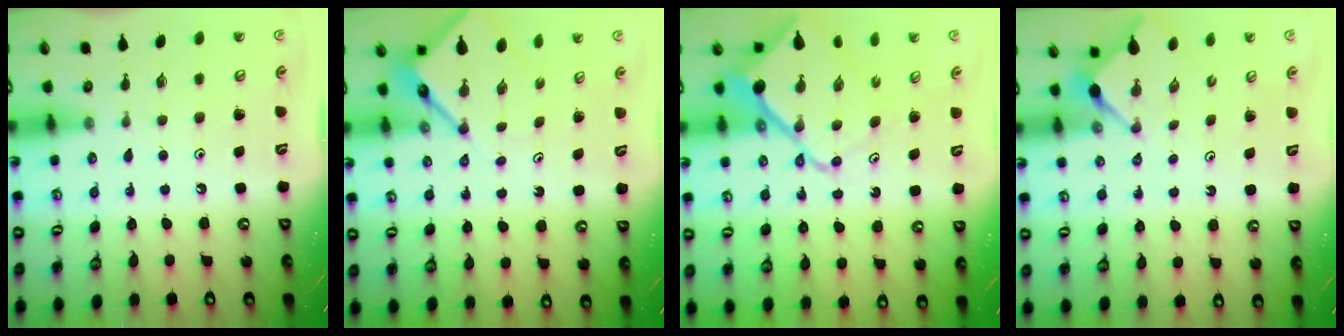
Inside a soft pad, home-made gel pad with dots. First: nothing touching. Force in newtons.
{"total": 5.9, "press": 5.9, "slide": 0.6}
{"total": 14.4, "press": 14.3, "slide": 1.5}
{"total": 2.7, "press": 2.7, "slide": 0.3}